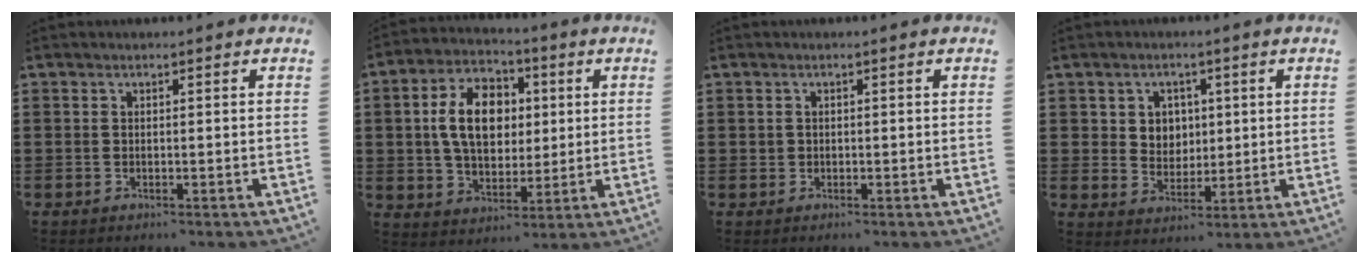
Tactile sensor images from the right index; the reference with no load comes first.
{"total": 10.8, "force": [1.3, 7.3, 7.9], "torque": [-0.169, 0.014, 0.016]}
{"total": 0.7, "force": [0.1, 0.7, 0.1], "torque": [-0.004, 0.006, 0.001]}
{"total": 4.3, "force": [1.3, 4.0, 1.0], "torque": [-0.030, 0.011, 0.021]}